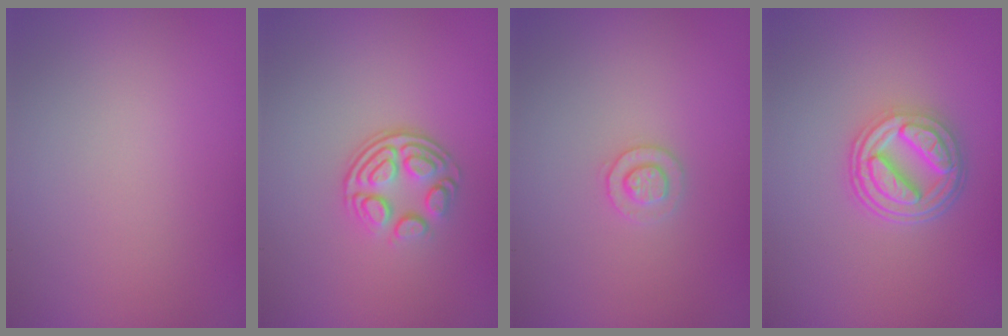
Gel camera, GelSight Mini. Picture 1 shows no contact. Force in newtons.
{"total": 3.5, "press": 2.5, "slide": 2.5}
{"total": 1.5, "press": 1.5, "slide": 0.1}
{"total": 4.7, "press": 3.7, "slide": 2.9}